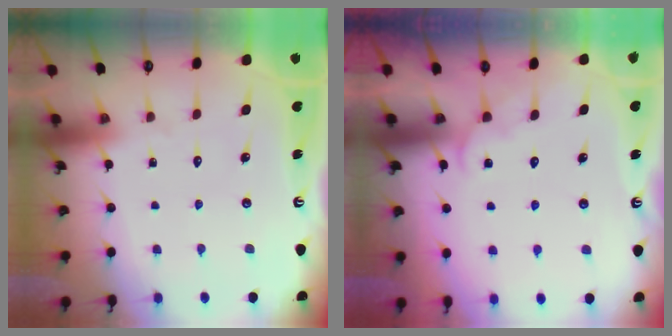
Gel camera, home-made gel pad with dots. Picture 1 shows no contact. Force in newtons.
{"total": 3.1, "press": 3.1, "slide": 0.4}